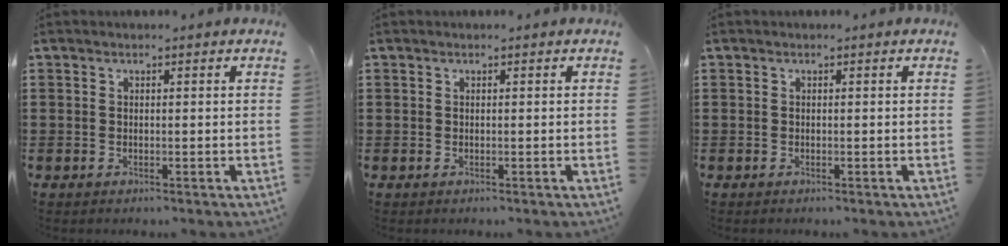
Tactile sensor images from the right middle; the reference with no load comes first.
{"total": 0.0}
{"total": 0.0}